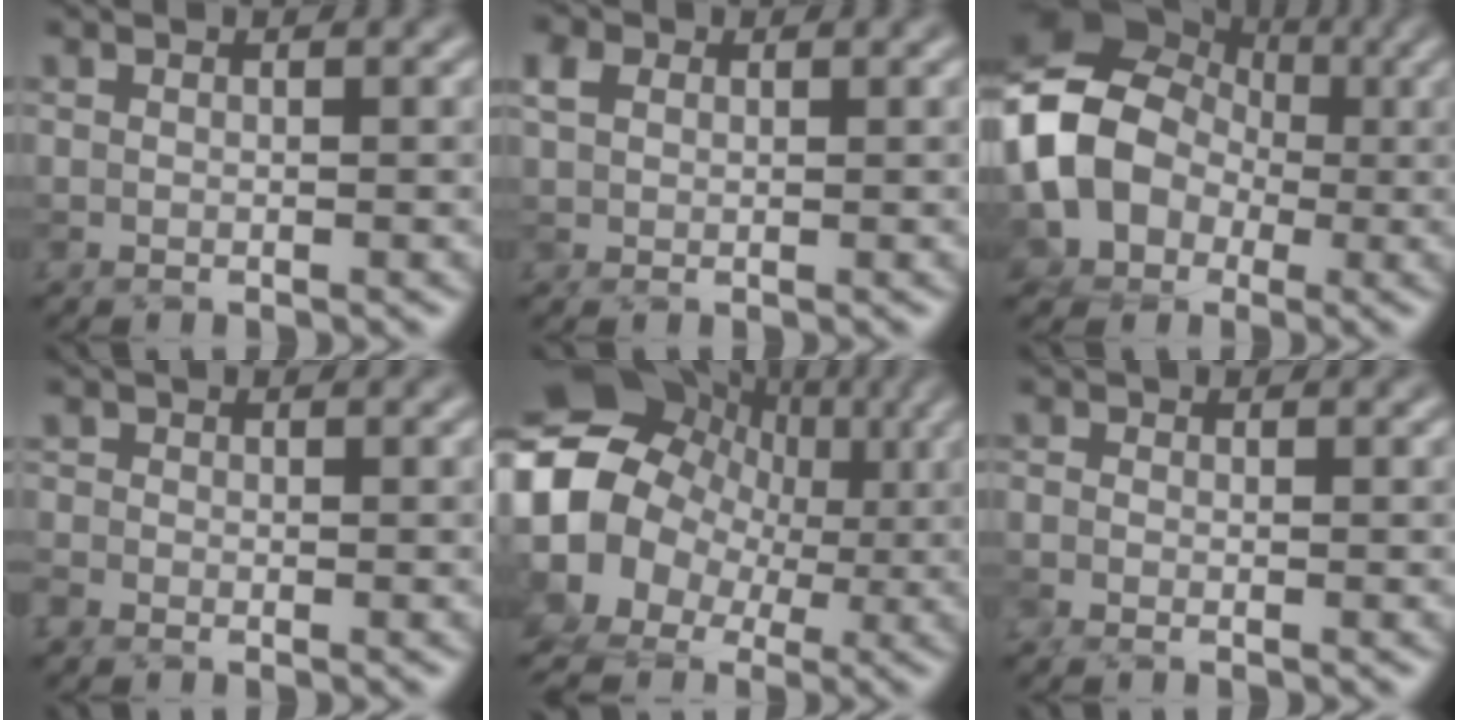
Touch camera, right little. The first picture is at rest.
{"total": 2.0, "force": [1.0, 1.6, 0.8], "torque": [-0.020, 0.011, 0.015]}
{"total": 8.8, "force": [-0.9, 7.7, 4.3], "torque": [-0.072, 0.007, -0.040]}
{"total": 1.2, "force": [-0.8, 0.8, 0.2], "torque": [-0.004, 0.002, -0.025]}
{"total": 14.9, "force": [-0.1, 13.2, 6.8], "torque": [-0.149, 0.032, -0.028]}
{"total": 1.0, "force": [-0.7, 0.6, 0.5], "torque": [-0.016, -0.001, -0.023]}